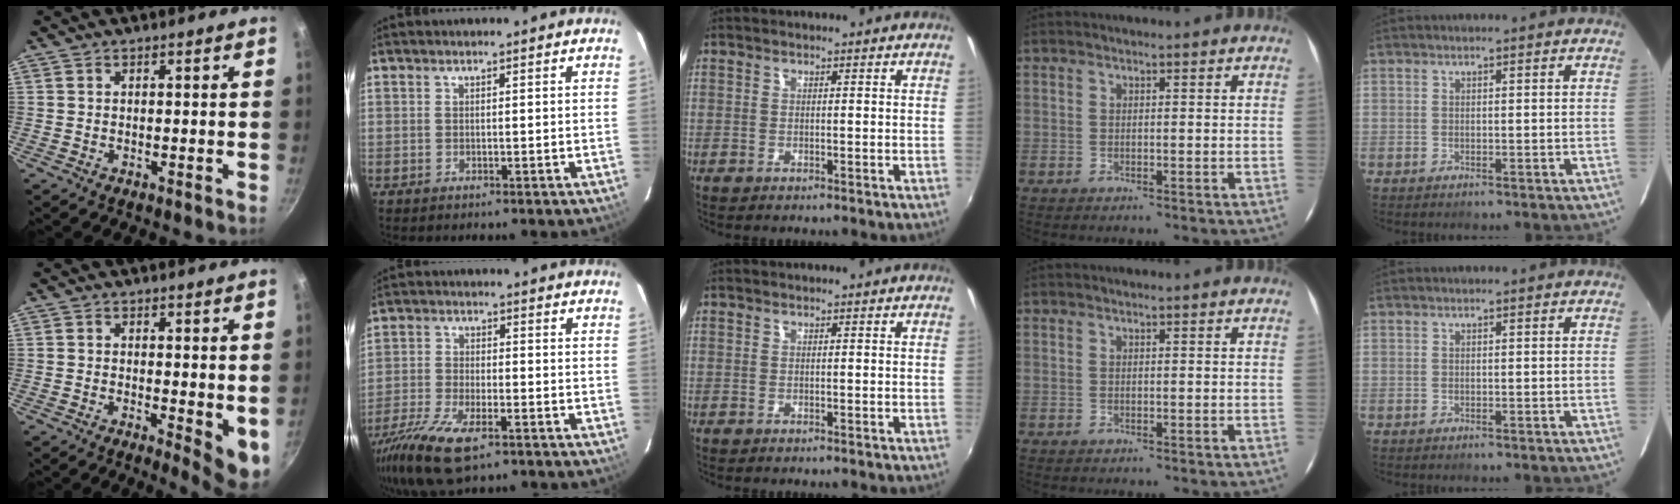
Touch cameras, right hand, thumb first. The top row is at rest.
{"thumb": {"total": 6.1, "force": [-0.2, 2.1, 5.8], "torque": [-0.072, -0.013, -0.001]}, "index": {"total": 13.4, "force": [-8.5, 4.9, 9.1], "torque": [-0.208, -0.038, -0.162]}}